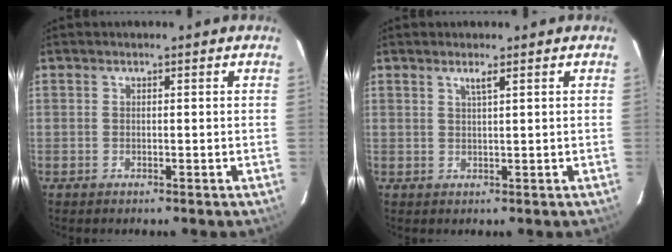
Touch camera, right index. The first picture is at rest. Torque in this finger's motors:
{"motor_torque": [0.06, -0.03, 0.07, 0.02]}